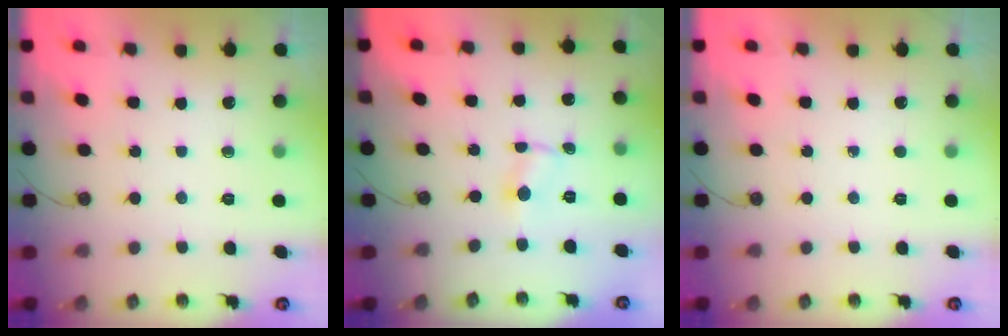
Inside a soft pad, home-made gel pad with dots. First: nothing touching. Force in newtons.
{"total": 1.1, "press": 1.1, "slide": 0.2}
{"total": 0.0}